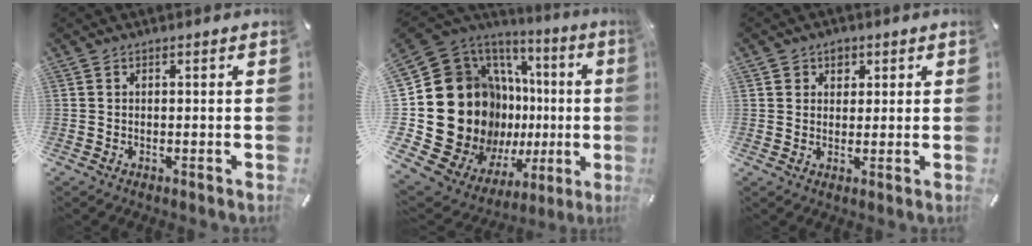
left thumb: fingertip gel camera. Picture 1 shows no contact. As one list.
[{"total": 32.7, "force": [-0.6, 22.6, 23.6], "torque": [-0.404, -0.081, 0.064]}, {"total": 3.2, "force": [1.3, 2.8, 0.6], "torque": [0.005, -0.002, 0.017]}]